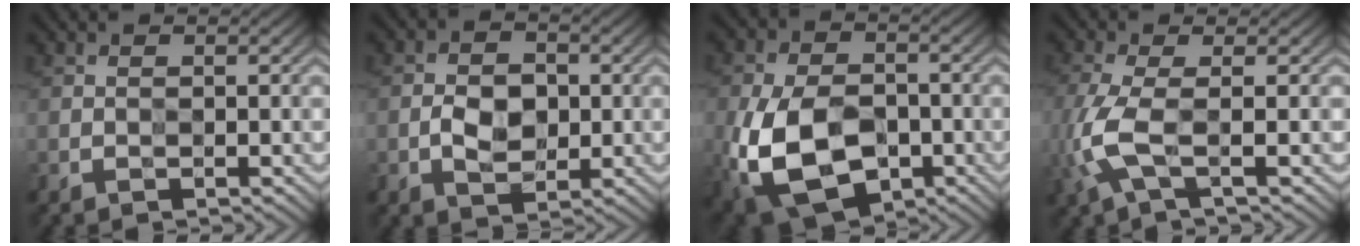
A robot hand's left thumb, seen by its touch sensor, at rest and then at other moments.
{"total": 3.7, "force": [-0.5, 2.8, 2.3], "torque": [-0.031, 0.001, -0.014]}
{"total": 12.9, "force": [-4.1, 8.6, 8.6], "torque": [-0.202, -0.033, -0.067]}
{"total": 5.8, "force": [-1.7, 2.0, 5.1], "torque": [-0.148, -0.002, -0.033]}